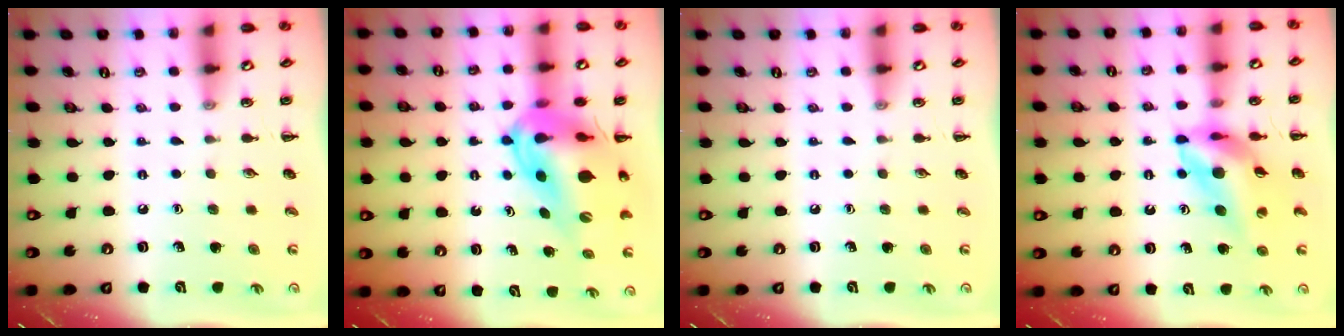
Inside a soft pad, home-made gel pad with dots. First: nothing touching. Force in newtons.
{"total": 16.8, "press": 15.9, "slide": 5.3}
{"total": 0.0}
{"total": 11.6, "press": 11.0, "slide": 3.8}